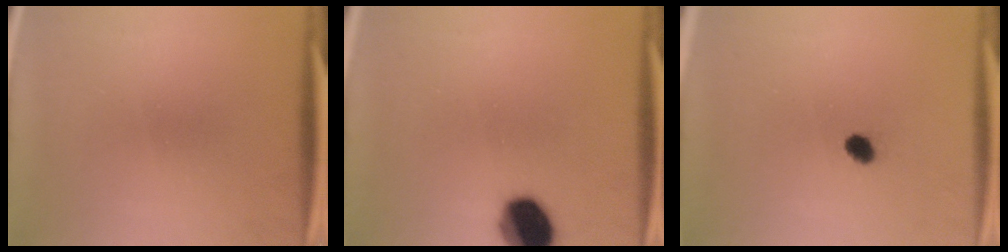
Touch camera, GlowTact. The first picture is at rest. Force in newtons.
{"total": 11.6}
{"total": 1.7}